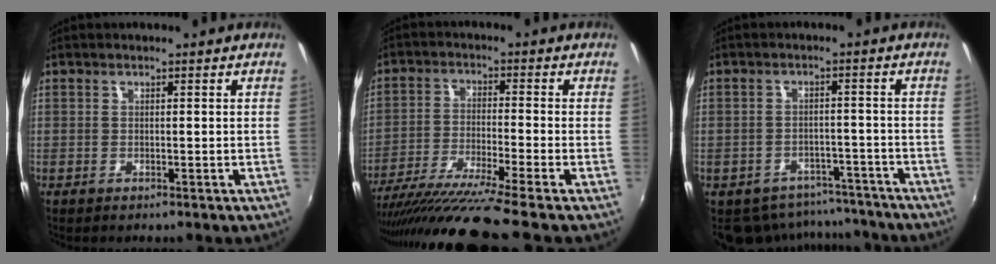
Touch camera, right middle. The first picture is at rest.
{"total": 13.8, "force": [-11.2, -1.8, 7.8], "torque": [-0.156, -0.040, -0.197]}
{"total": 11.2, "force": [-9.3, 5.8, 2.5], "torque": [-0.061, 0.013, -0.109]}